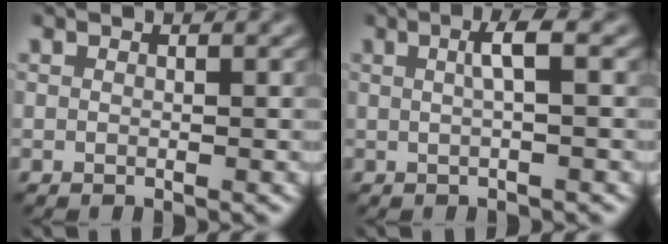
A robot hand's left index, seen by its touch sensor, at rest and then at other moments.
{"total": 2.4, "force": [0.4, 0.4, 2.4], "torque": [-0.040, 0.009, 0.005]}